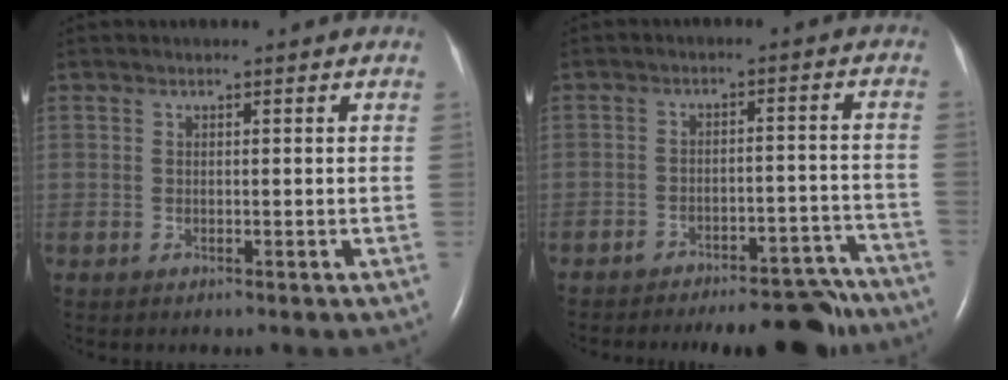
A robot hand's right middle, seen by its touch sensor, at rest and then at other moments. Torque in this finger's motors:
{"motor_torque": [0.79, -0.90, 0.22, 0.07]}